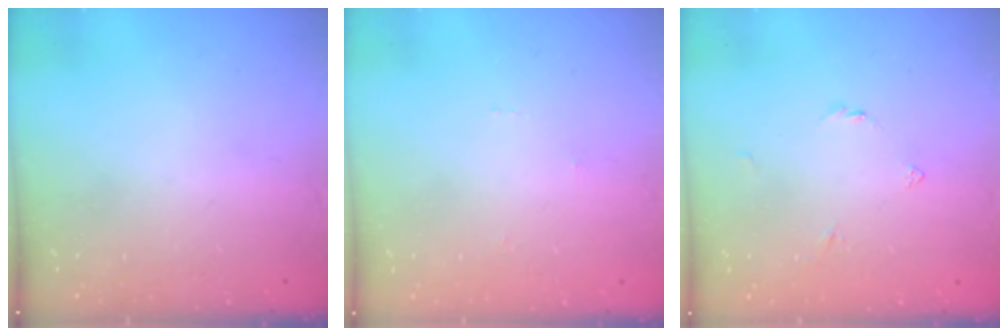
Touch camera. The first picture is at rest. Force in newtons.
{"total": 0.0}
{"total": 2.5, "press": 2.4, "slide": 0.5}